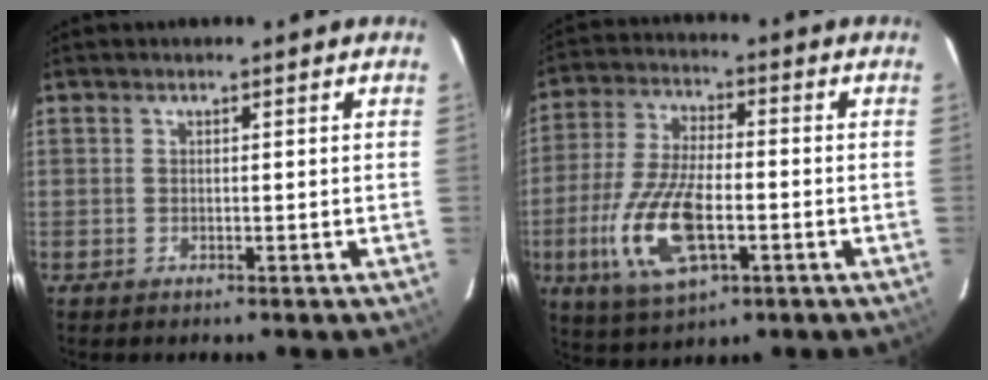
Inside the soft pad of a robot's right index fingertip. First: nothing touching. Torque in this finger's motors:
{"motor_torque": [2.04, -0.10, 0.86, 0.17]}